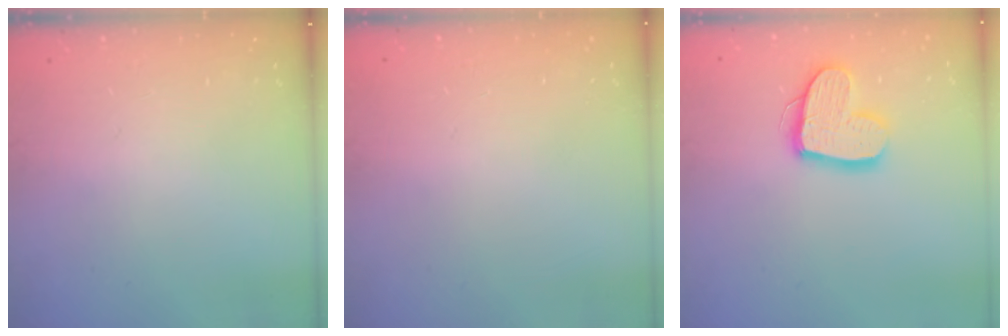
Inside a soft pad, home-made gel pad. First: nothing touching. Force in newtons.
{"total": 0.0}
{"total": 14.4, "press": 14.3, "slide": 1.3}